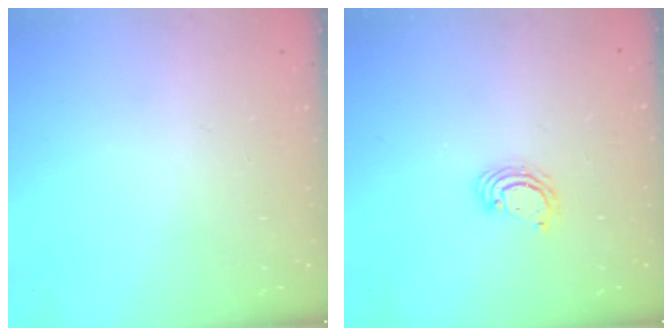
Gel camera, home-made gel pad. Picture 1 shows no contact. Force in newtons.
{"total": 3.8, "press": 3.8, "slide": 0.2}